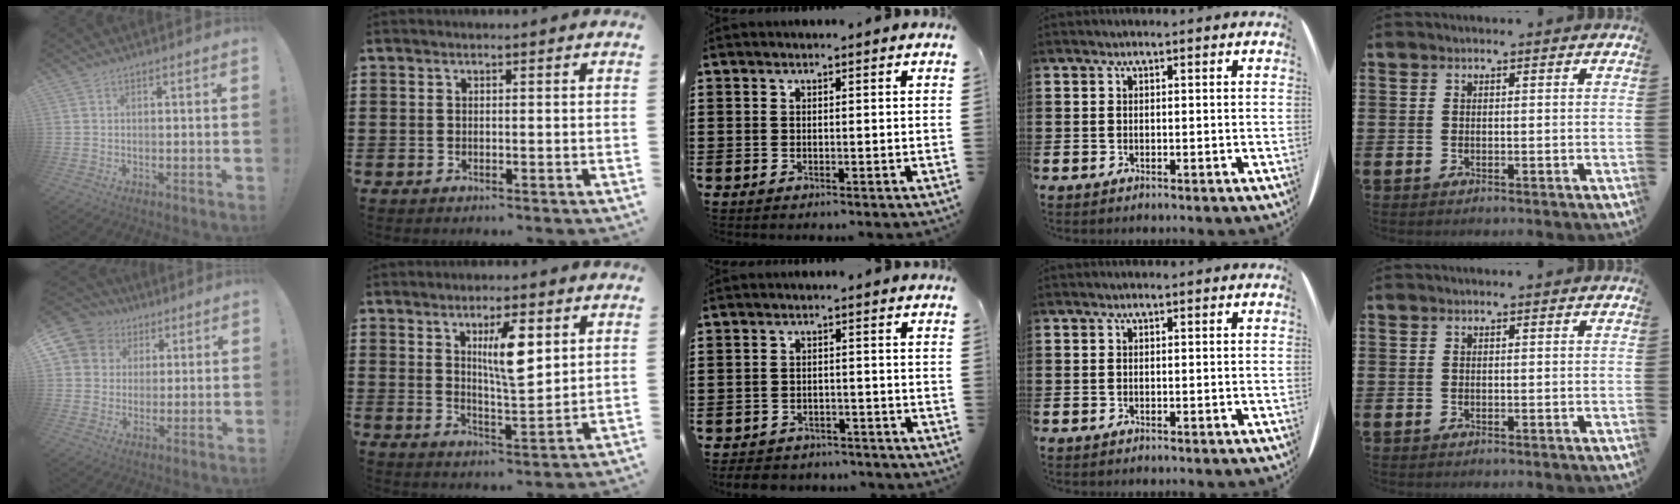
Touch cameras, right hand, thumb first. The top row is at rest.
{"thumb": {"total": 8.8, "force": [3.1, 7.9, 2.1], "torque": [-0.044, -0.017, 0.064]}, "index": {"total": 7.6, "force": [3.1, 2.0, 6.6], "torque": [-0.112, -0.003, 0.047]}, "middle": {"total": 2.9, "force": [-2.8, 0.7, 0.1], "torque": [-0.007, 0.001, -0.060]}}